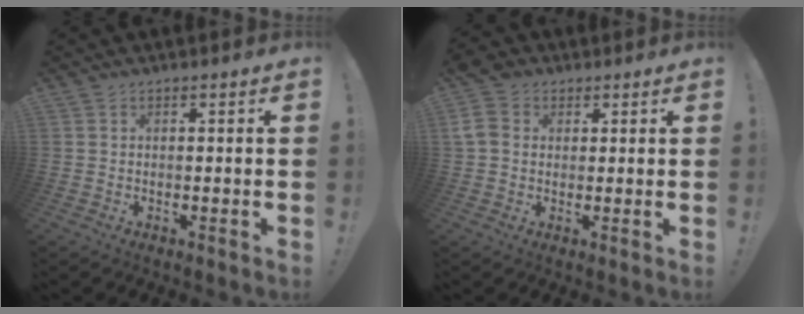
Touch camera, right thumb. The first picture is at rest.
{"total": 8.2, "force": [1.9, 6.6, 4.4], "torque": [-0.100, 0.003, 0.041]}